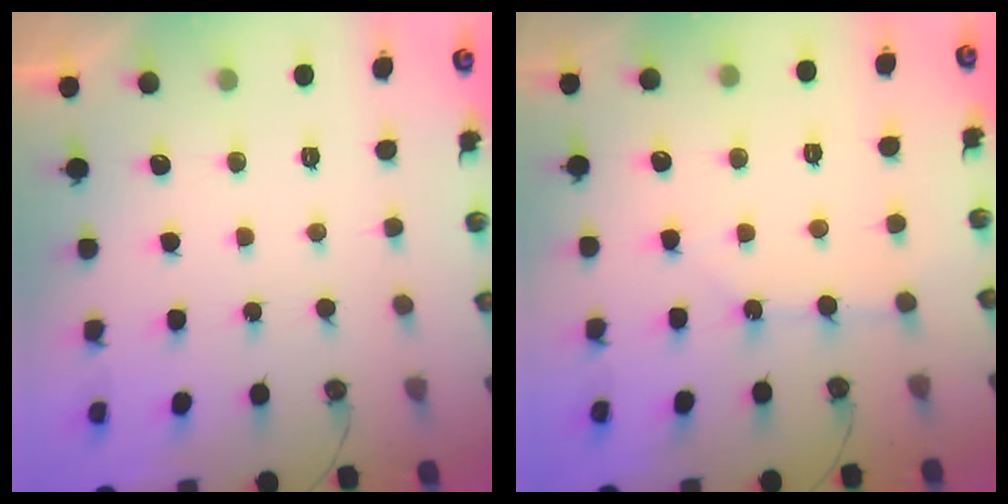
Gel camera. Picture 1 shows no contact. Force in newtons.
{"total": 3.4, "press": 3.4, "slide": 0.3}